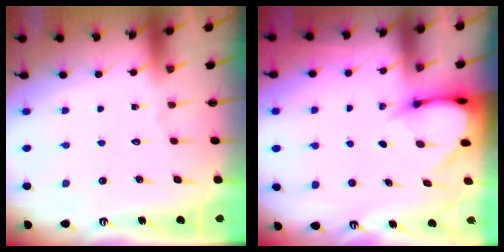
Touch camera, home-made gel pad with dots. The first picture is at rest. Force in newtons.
{"total": 3.6, "press": 3.6, "slide": 0.2}